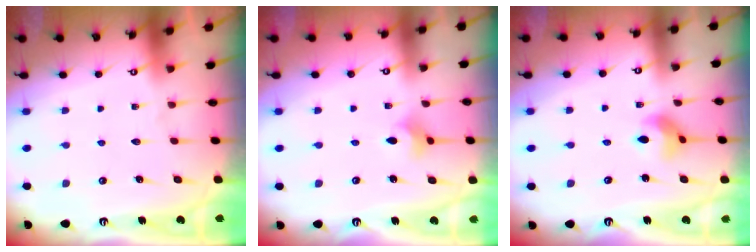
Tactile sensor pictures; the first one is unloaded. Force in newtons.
{"total": 4.2, "press": 4.1, "slide": 0.8}
{"total": 6.4, "press": 6.3, "slide": 0.6}